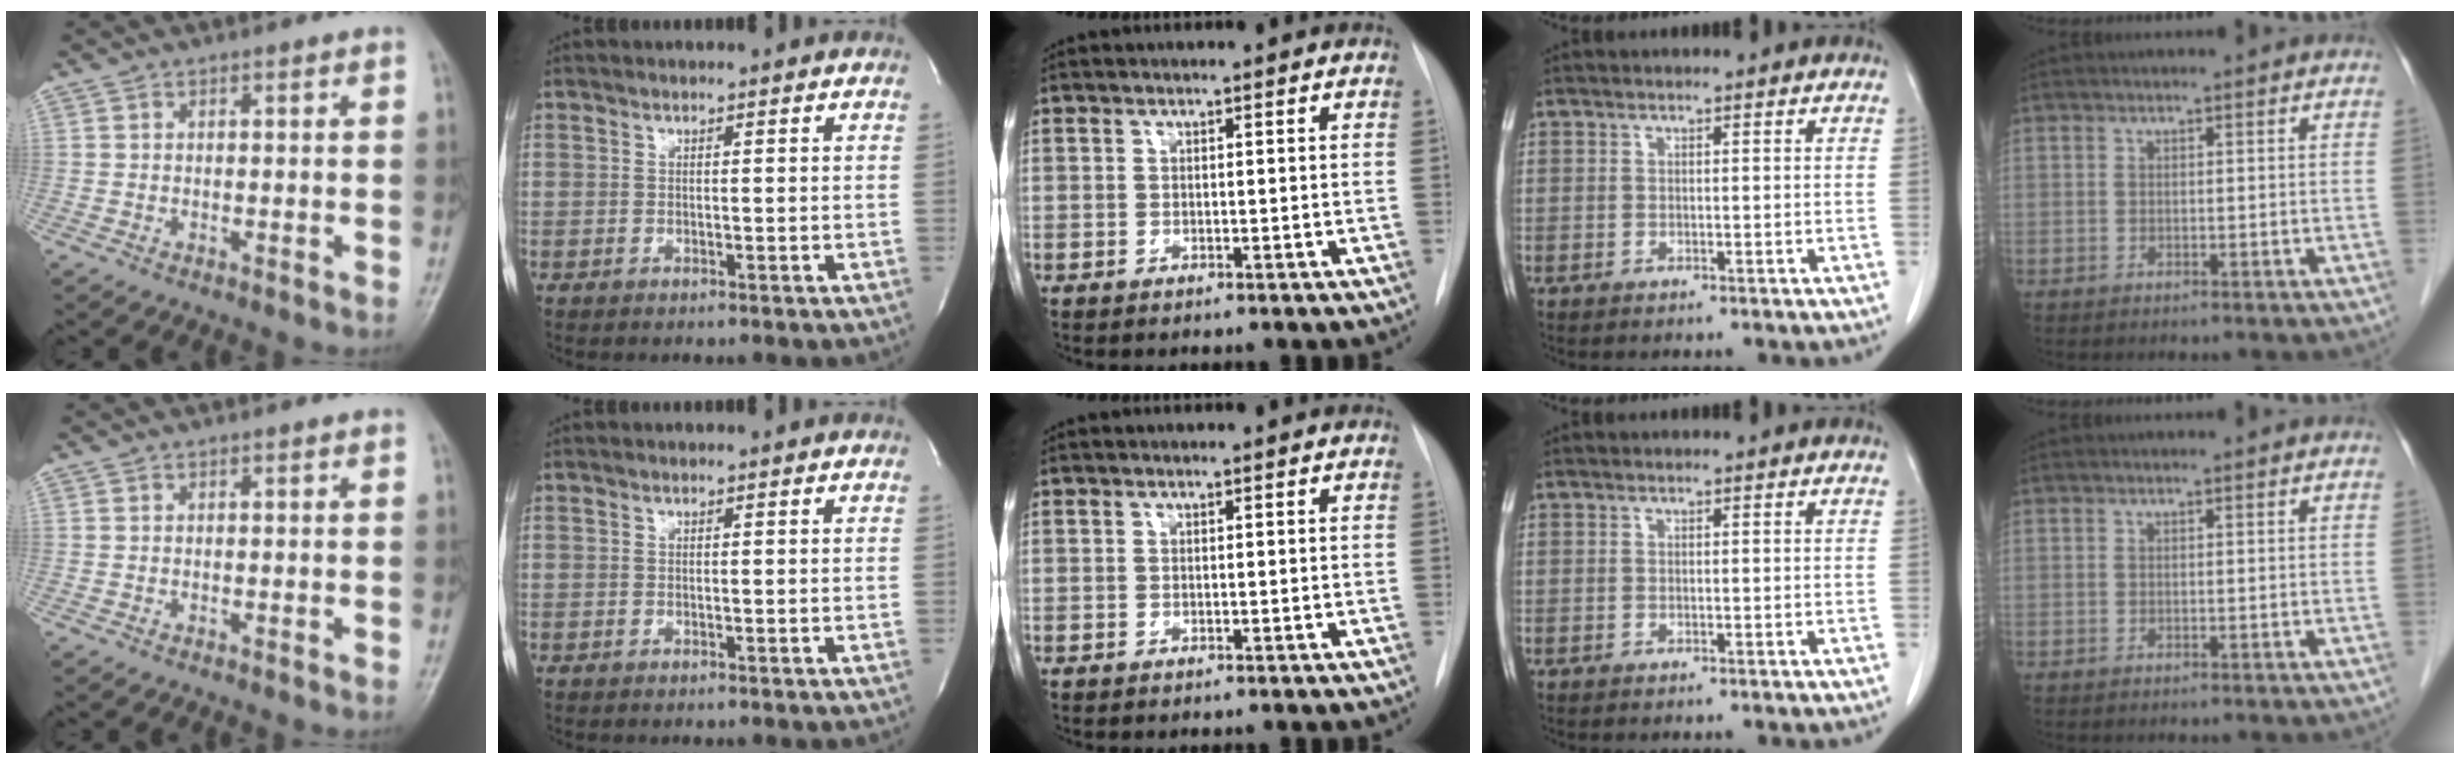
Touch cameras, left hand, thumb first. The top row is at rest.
{}